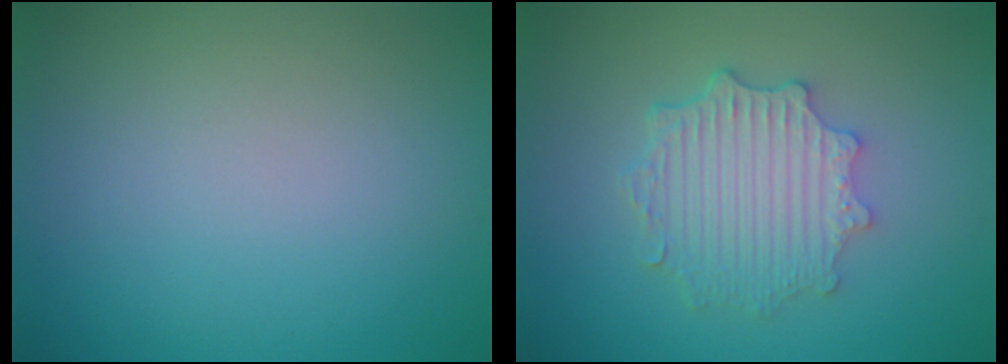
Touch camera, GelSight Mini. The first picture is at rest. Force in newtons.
{"total": 4.7, "press": 3.7, "slide": 2.8}